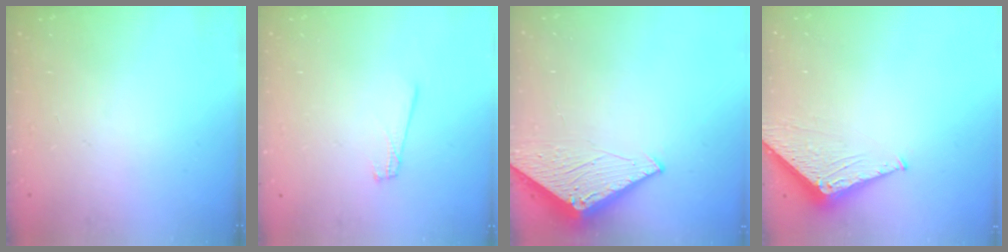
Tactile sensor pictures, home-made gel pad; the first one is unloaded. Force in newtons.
{"total": 1.3, "press": 1.3, "slide": 0.1}
{"total": 2.8, "press": 2.8, "slide": 0.2}
{"total": 4.9, "press": 4.8, "slide": 0.5}